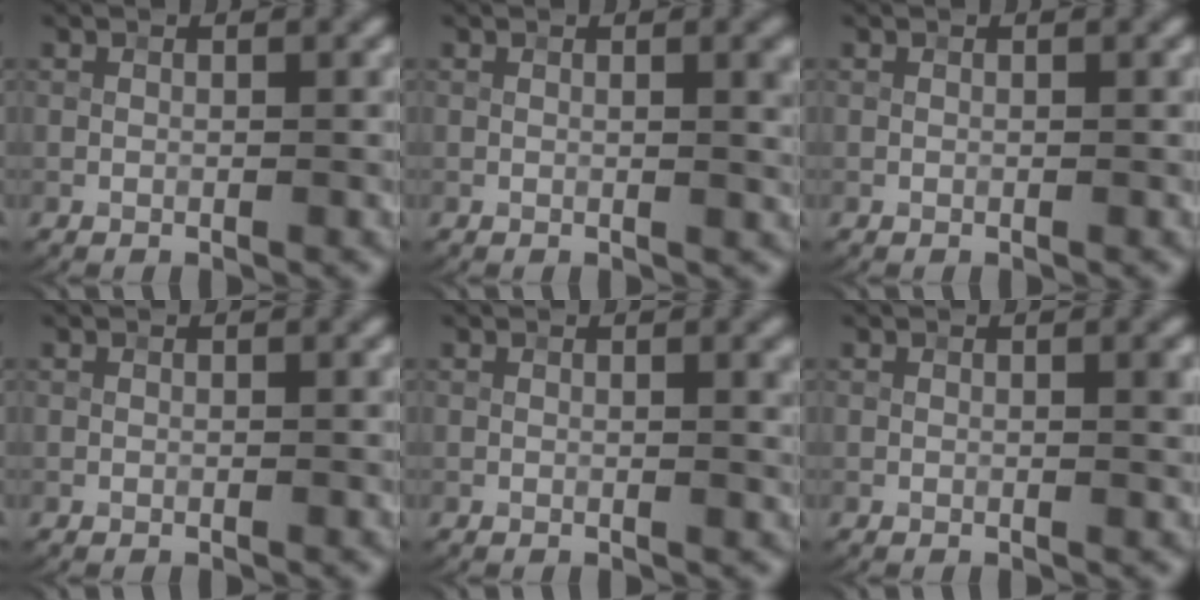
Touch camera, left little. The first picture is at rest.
{"total": 2.6, "force": [0.6, 0.7, 2.5], "torque": [-0.024, 0.005, 0.005]}
{"total": 0.0}
{"total": 0.0}
{"total": 1.9, "force": [0.5, 0.5, 1.8], "torque": [-0.017, 0.005, 0.005]}
{"total": 1.0, "force": [0.2, 0.1, 0.9], "torque": [-0.012, 0.000, 0.002]}